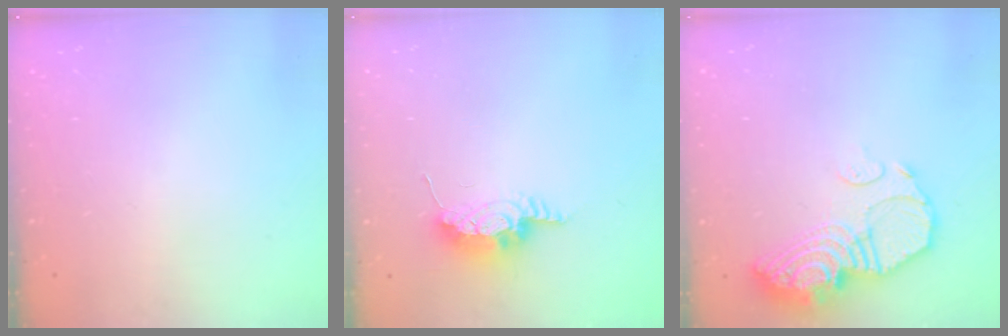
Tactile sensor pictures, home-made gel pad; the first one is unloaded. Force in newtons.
{"total": 15.8, "press": 10.9, "slide": 11.4}
{"total": 13.9, "press": 13.8, "slide": 1.3}